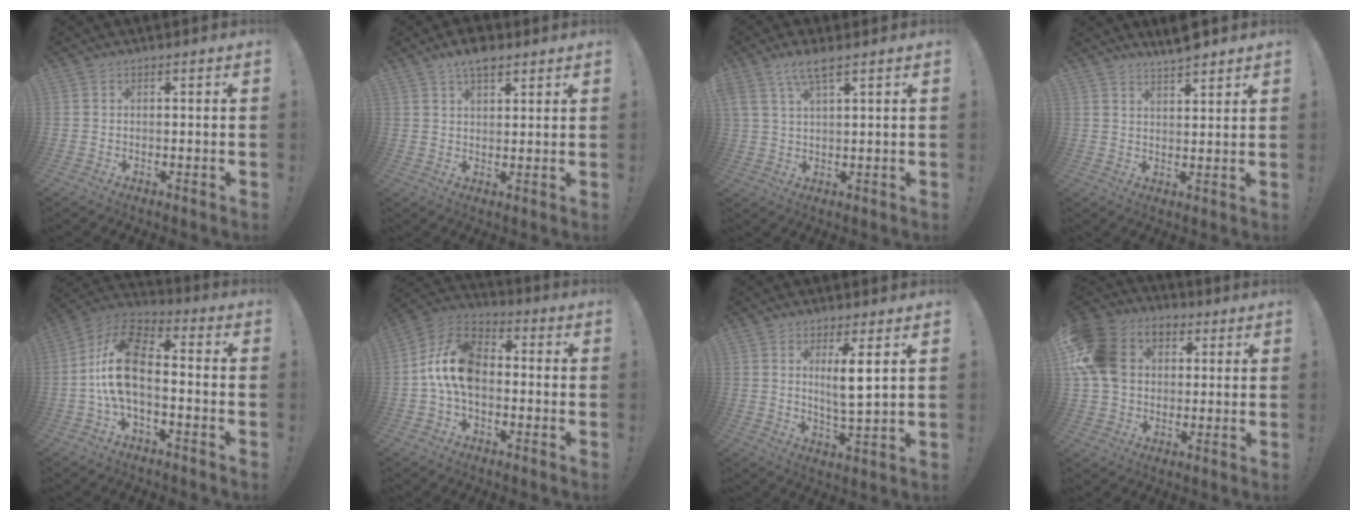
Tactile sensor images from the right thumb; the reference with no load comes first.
{"total": 6.0, "force": [4.3, 2.5, 3.4], "torque": [-0.047, -0.022, 0.075]}
{"total": 5.9, "force": [4.1, 1.3, 4.0], "torque": [-0.076, -0.014, 0.076]}
{"total": 5.0, "force": [4.6, 0.7, 1.9], "torque": [-0.027, -0.030, 0.079]}
{"total": 15.2, "force": [-1.4, 8.2, 12.7], "torque": [-0.246, 0.019, -0.019]}
{"total": 14.4, "force": [-0.8, 9.6, 10.8], "torque": [-0.196, 0.022, -0.014]}
{"total": 7.0, "force": [2.7, 0.7, 6.4], "torque": [-0.107, -0.014, 0.041]}
{"total": 16.6, "force": [3.7, 13.1, 9.6], "torque": [-0.166, -0.004, 0.073]}